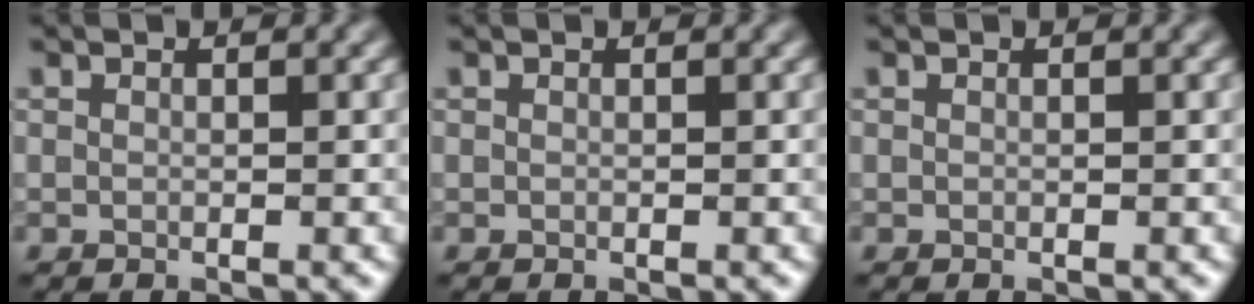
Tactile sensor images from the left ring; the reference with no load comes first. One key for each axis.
{"total": 0.0}
{"total": 0.0}